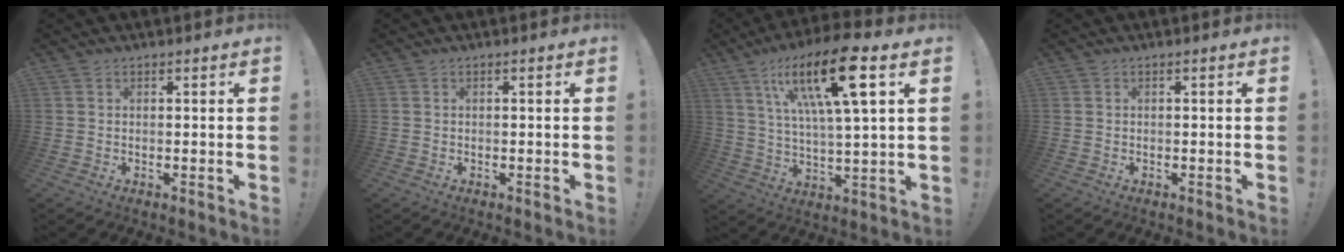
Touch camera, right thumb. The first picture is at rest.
{"total": 0.0}
{"total": 19.3, "force": [8.6, 4.7, 16.6], "torque": [-0.287, -0.030, 0.126]}
{"total": 0.0}